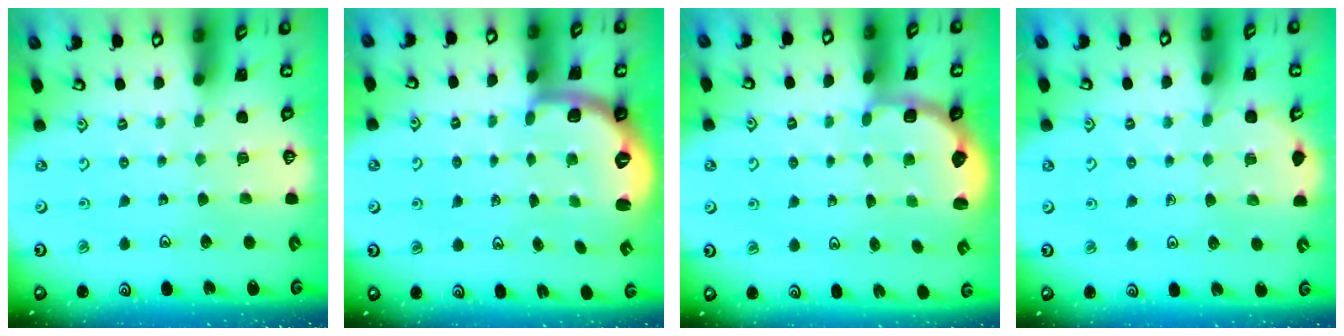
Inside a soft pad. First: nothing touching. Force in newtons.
{"total": 2.5, "press": 2.0, "slide": 1.6}
{"total": 2.7, "press": 2.3, "slide": 1.5}
{"total": 4.0, "press": 3.6, "slide": 1.8}